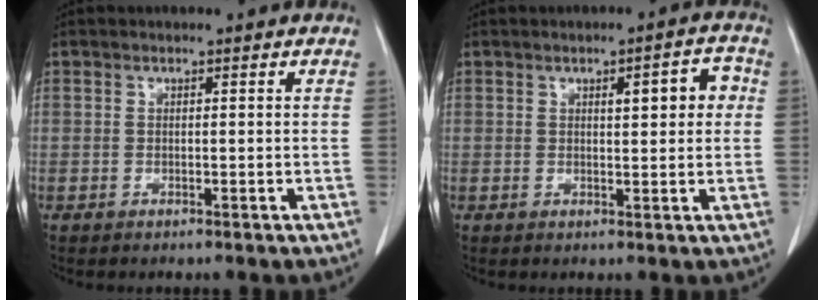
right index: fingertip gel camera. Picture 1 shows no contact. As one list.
[{"total": 5.0, "force": [1.2, 1.5, 4.6], "torque": [-0.061, 0.015, 0.017]}]